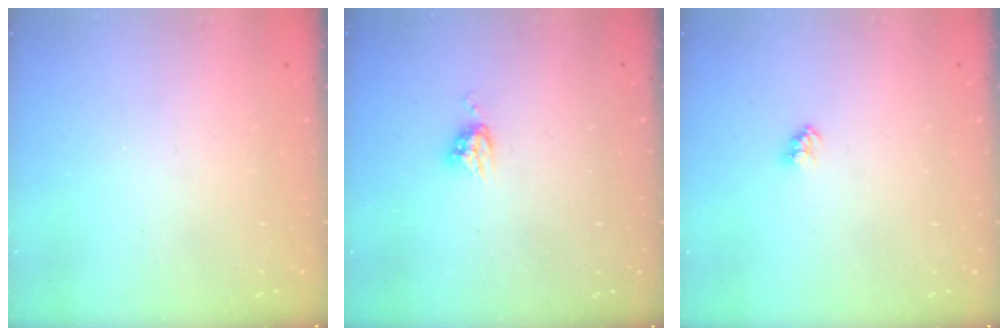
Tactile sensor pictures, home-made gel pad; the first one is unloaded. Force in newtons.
{"total": 5.6, "press": 5.6, "slide": 0.7}
{"total": 2.5, "press": 2.5, "slide": 0.1}